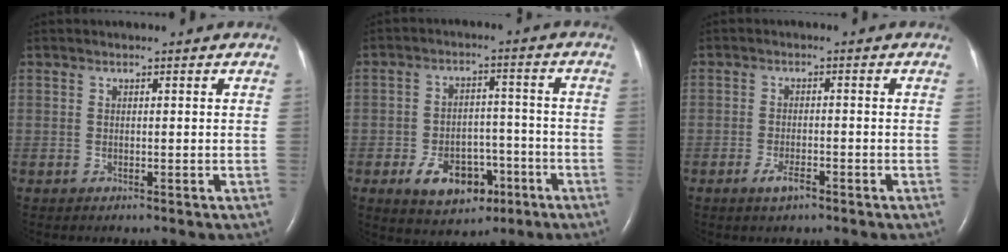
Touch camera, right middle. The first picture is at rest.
{"total": 9.0, "force": [-4.4, 5.7, 5.5], "torque": [-0.094, 0.009, -0.060]}
{"total": 2.5, "force": [-1.6, 0.6, 1.8], "torque": [-0.041, -0.002, -0.030]}